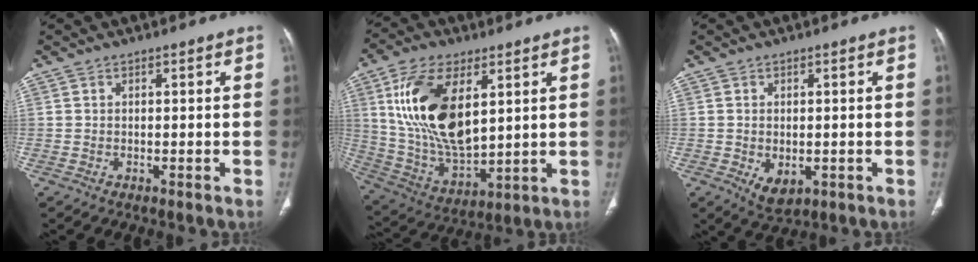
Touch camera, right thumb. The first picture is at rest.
{"total": 20.2, "force": [6.1, 10.4, 16.2], "torque": [-0.295, -0.026, 0.124]}
{"total": 4.6, "force": [-1.0, 2.9, 3.4], "torque": [-0.051, -0.006, -0.005]}